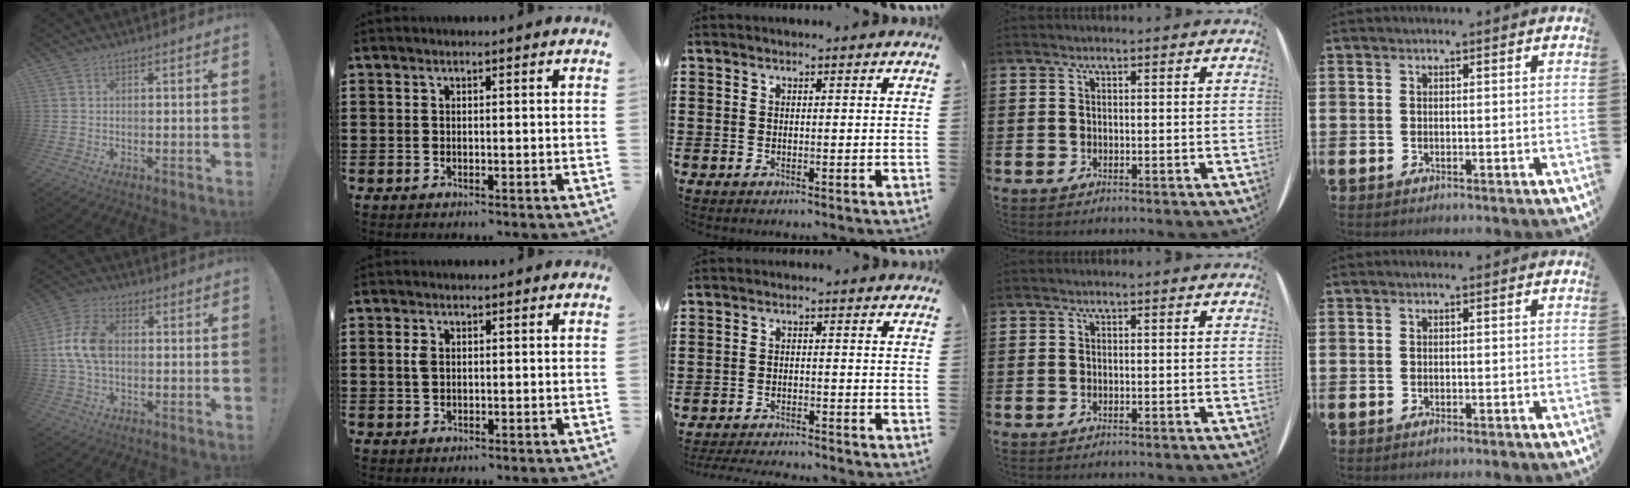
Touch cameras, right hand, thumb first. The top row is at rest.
{"thumb": {"total": 10.5, "force": [0.0, 6.6, 8.2], "torque": [-0.162, 0.009, 0.006]}, "index": {"total": 1.7, "force": [0.3, 1.0, 1.3], "torque": [-0.029, 0.006, 0.005]}, "middle": {"total": 2.8, "force": [-2.8, 0.1, 0.3], "torque": [-0.007, 0.000, -0.059]}, "little": {"total": 0.5, "force": [-0.3, 0.1, 0.4], "torque": [-0.008, -0.003, -0.005]}}